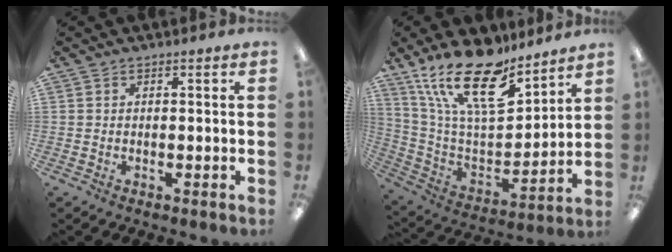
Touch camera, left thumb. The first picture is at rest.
{"total": 21.7, "force": [15.2, 8.3, 12.9], "torque": [-0.248, -0.095, 0.272]}